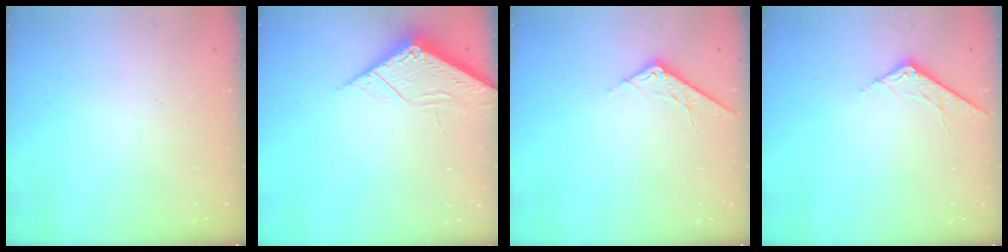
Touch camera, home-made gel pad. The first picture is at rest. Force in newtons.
{"total": 3.9, "press": 3.9, "slide": 0.4}
{"total": 7.1, "press": 7.1, "slide": 0.6}
{"total": 7.1, "press": 7.1, "slide": 0.6}